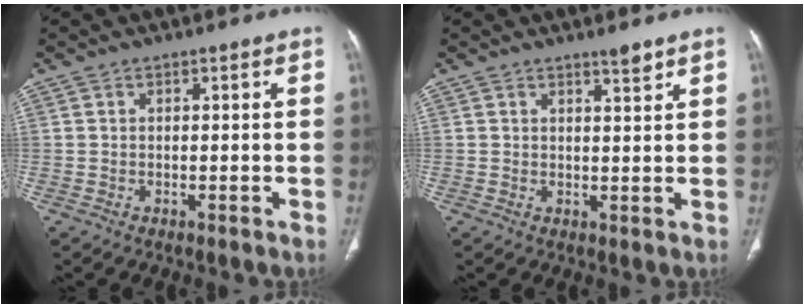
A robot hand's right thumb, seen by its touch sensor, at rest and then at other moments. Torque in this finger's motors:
{"motor_torque": [0.11, 0.16, -0.12, 0.07, 0.00]}